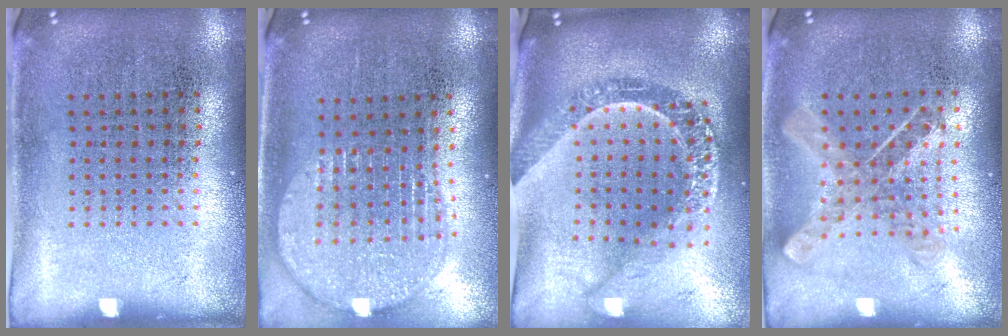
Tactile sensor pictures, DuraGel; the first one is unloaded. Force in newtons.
{"total": 1.9, "press": 1.6, "slide": 1.1}
{"total": 2.9, "press": 2.2, "slide": 1.8}
{"total": 0.9, "press": 0.9, "slide": 0.2}